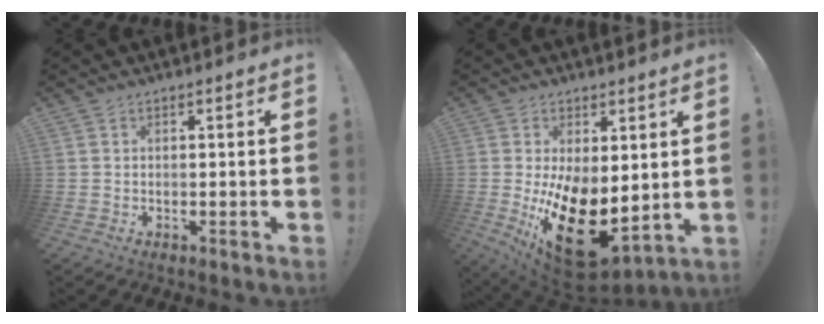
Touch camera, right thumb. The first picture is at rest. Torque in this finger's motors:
{"motor_torque": [0.76, 0.85, 1.65, -1.12, 0.72]}